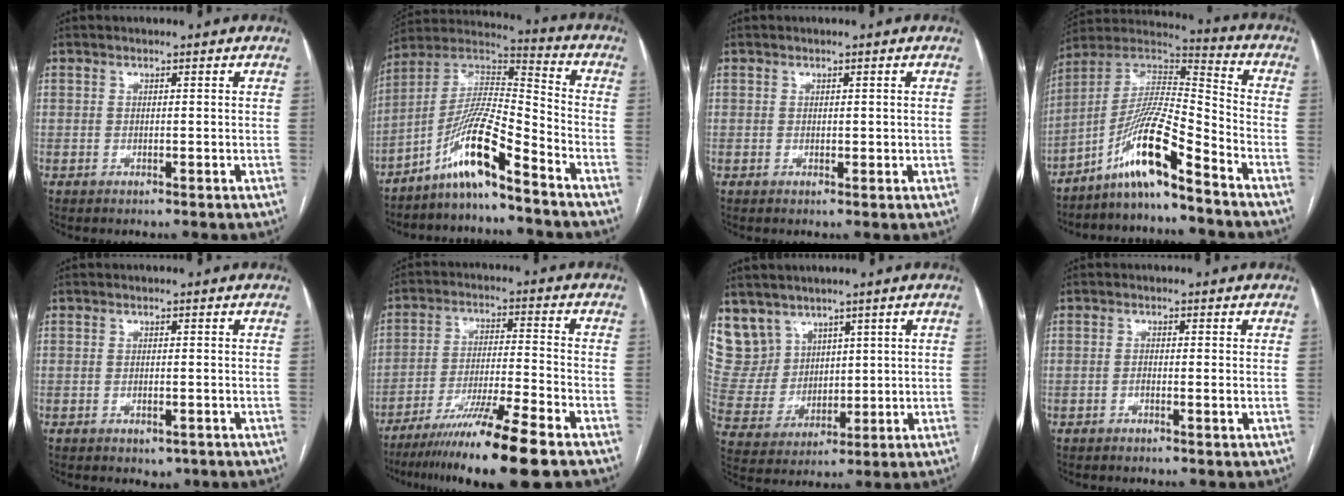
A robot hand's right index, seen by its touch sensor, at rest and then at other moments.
{"total": 11.9, "force": [-8.2, 0.4, 8.7], "torque": [-0.172, 0.013, -0.155]}
{"total": 1.0, "force": [0.1, 0.7, 0.7], "torque": [-0.007, -0.001, 0.002]}
{"total": 12.8, "force": [-8.9, 0.2, 9.2], "torque": [-0.178, 0.013, -0.165]}
{"total": 2.1, "force": [-1.2, 1.2, 1.3], "torque": [-0.017, -0.001, -0.006]}
{"total": 14.3, "force": [-10.3, -0.9, 9.9], "torque": [-0.176, -0.036, -0.176]}
{"total": 9.3, "force": [6.4, 6.7, 0.7], "torque": [-0.026, 0.026, 0.147]}
{"total": 1.1, "force": [-0.4, 0.1, 1.0], "torque": [-0.018, 0.002, -0.008]}